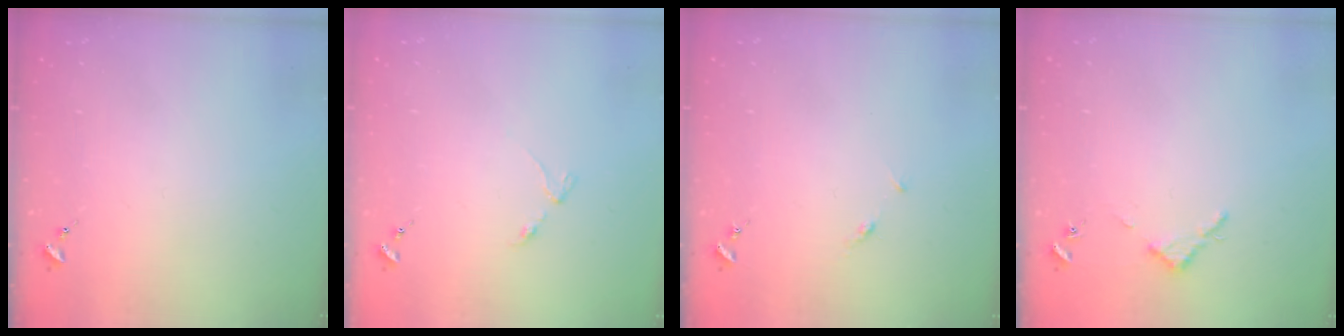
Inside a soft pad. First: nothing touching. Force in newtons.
{"total": 3.2, "press": 3.1, "slide": 0.5}
{"total": 3.9, "press": 3.8, "slide": 0.5}
{"total": 2.8, "press": 2.8, "slide": 0.3}